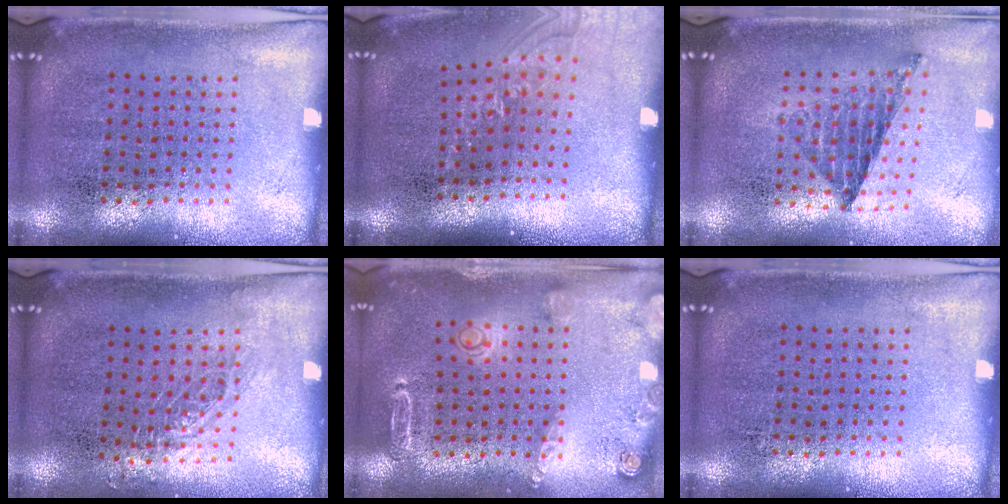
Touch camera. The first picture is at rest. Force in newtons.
{"total": 1.1, "press": 0.9, "slide": 0.5}
{"total": 0.8, "press": 0.8, "slide": 0.0}
{"total": 0.8, "press": 0.8, "slide": 0.2}
{"total": 1.6, "press": 1.6, "slide": 0.1}
{"total": 0.0}